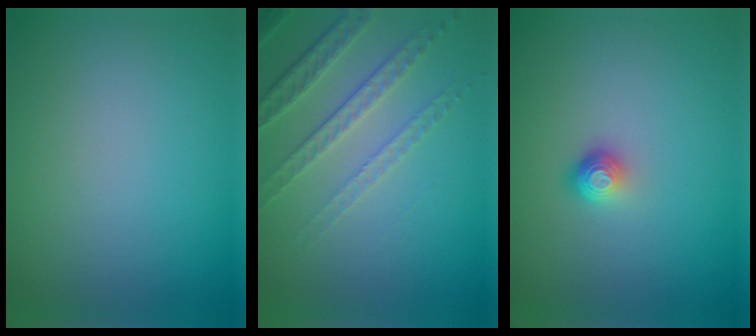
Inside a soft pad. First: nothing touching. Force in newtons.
{"total": 4.7, "press": 3.3, "slide": 3.3}
{"total": 1.8, "press": 1.2, "slide": 1.3}